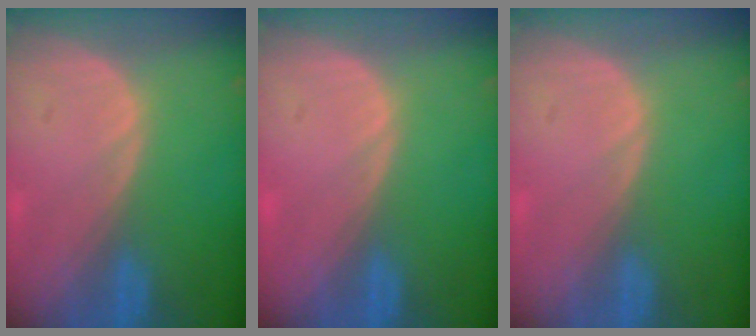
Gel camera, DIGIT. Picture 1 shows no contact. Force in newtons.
{"total": 0.0}
{"total": 0.0}